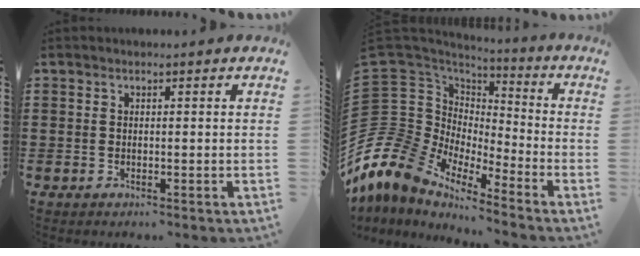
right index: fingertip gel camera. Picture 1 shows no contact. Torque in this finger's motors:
{"motor_torque": [-1.11, 1.03, -1.05, -0.21]}